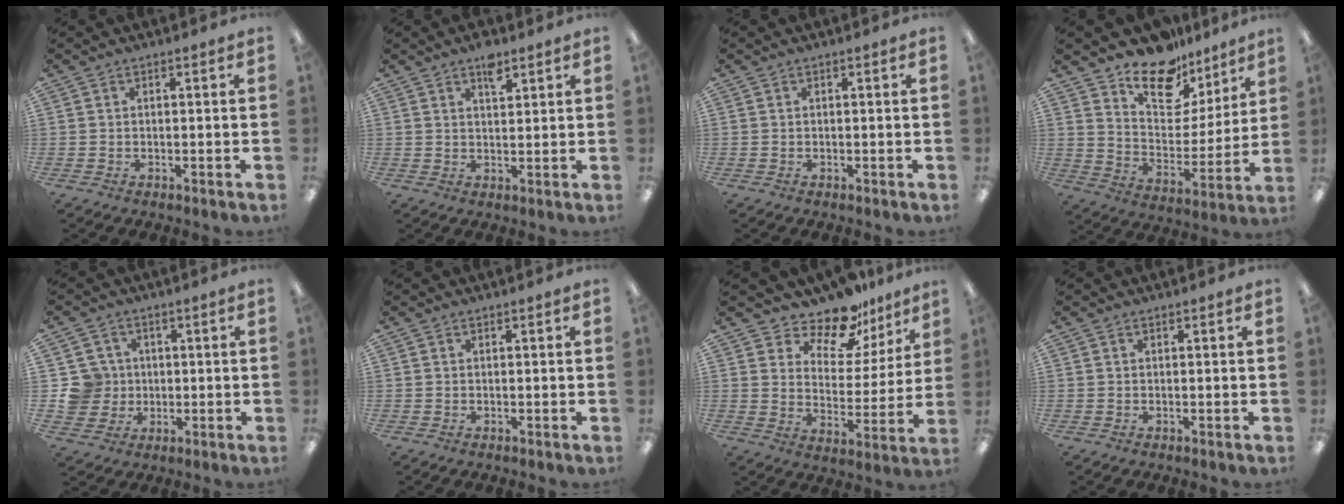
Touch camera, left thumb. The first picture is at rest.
{"total": 4.5, "force": [3.1, 1.9, 2.6], "torque": [-0.034, -0.012, 0.051]}
{"total": 0.0}
{"total": 15.1, "force": [12.3, 7.4, 4.8], "torque": [-0.086, -0.097, 0.226]}
{"total": 7.9, "force": [1.0, 7.7, 1.3], "torque": [-0.039, 0.006, 0.025]}
{"total": 0.0}
{"total": 12.9, "force": [11.0, 5.3, 4.2], "torque": [-0.075, -0.085, 0.198]}
{"total": 0.0}